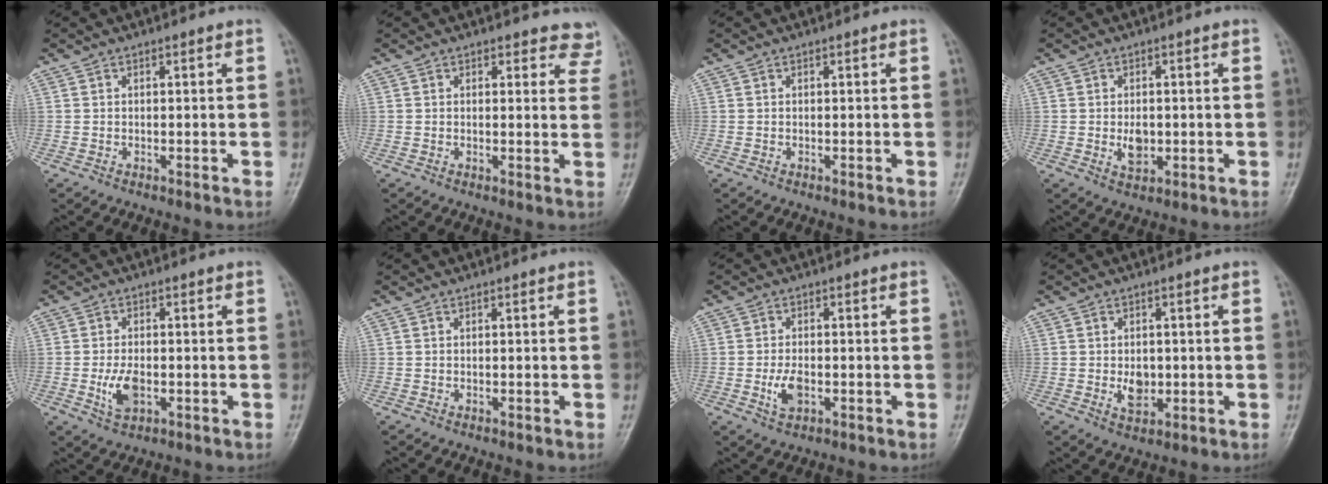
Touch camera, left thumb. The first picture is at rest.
{"total": 4.9, "force": [4.4, 2.2, 0.4], "torque": [0.039, -0.023, 0.026]}
{"total": 0.0}
{"total": 3.7, "force": [-0.4, 2.4, 2.8], "torque": [-0.038, -0.004, -0.002]}
{"total": 5.1, "force": [-1.2, 2.9, 4.1], "torque": [-0.077, -0.002, -0.020]}
{"total": 0.0}
{"total": 4.1, "force": [-1.1, 2.3, 3.2], "torque": [-0.061, 0.000, -0.019]}
{"total": 4.1, "force": [-0.3, 2.9, 2.9], "torque": [-0.034, -0.003, 0.000]}